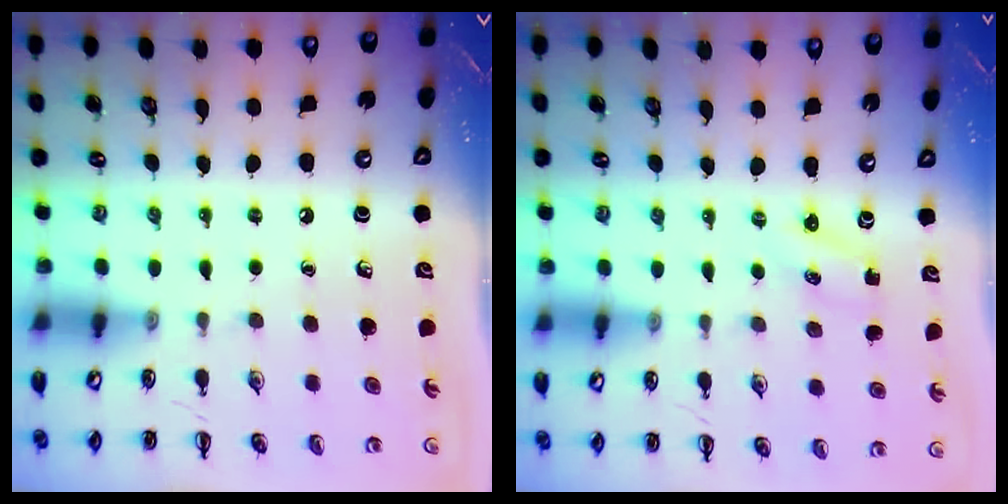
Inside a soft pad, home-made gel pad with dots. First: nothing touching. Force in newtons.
{"total": 0.9, "press": 0.8, "slide": 0.3}